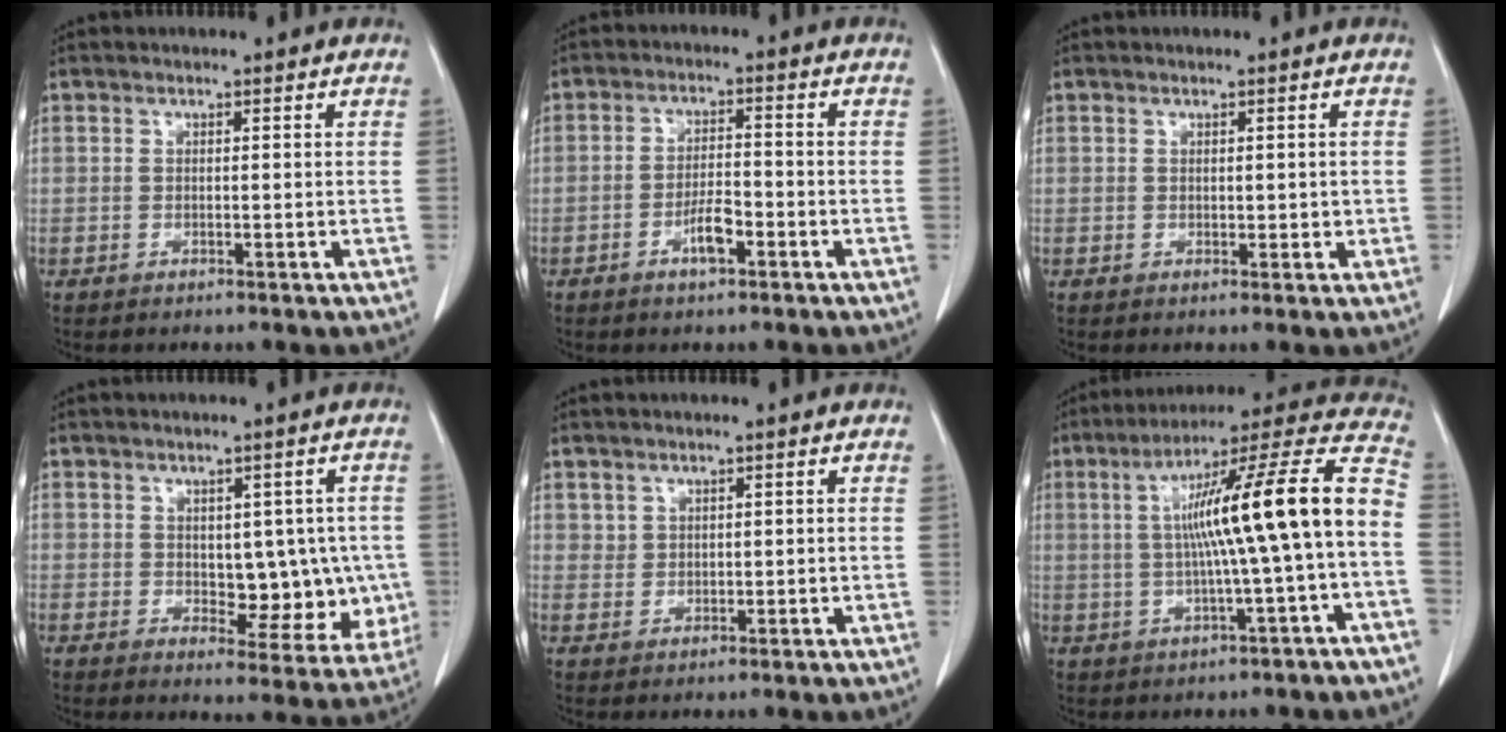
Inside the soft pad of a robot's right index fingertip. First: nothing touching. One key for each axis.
{"total": 4.4, "fx": -2.2, "fy": 1.2, "fz": 3.7, "tx": -0.069, "ty": 0.003, "tz": -0.041}
{"total": 1.6, "fx": 0.1, "fy": 1.0, "fz": 1.2, "tx": -0.014, "ty": 0.002, "tz": 0.005}
{"total": 9.1, "fx": 0.0, "fy": 5.1, "fz": 7.6, "tx": -0.069, "ty": 0.008, "tz": 0.015}
{"total": 1.5, "fx": 1.1, "fy": 1.1, "fz": 0.1, "tx": 0.007, "ty": 0.002, "tz": 0.020}
{"total": 17.3, "fx": -0.3, "fy": 0.0, "fz": 17.3, "tx": -0.258, "ty": 0.037, "tz": -0.007}